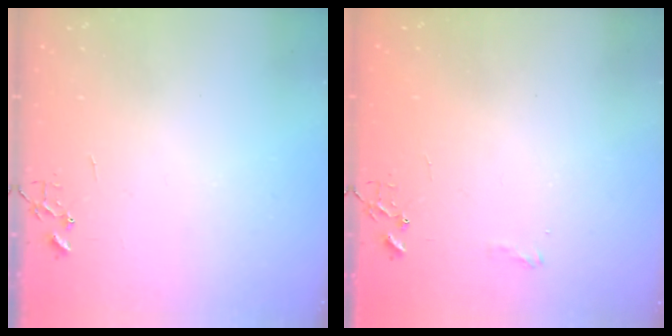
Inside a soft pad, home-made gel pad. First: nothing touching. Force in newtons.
{"total": 5.9, "press": 5.9, "slide": 0.8}